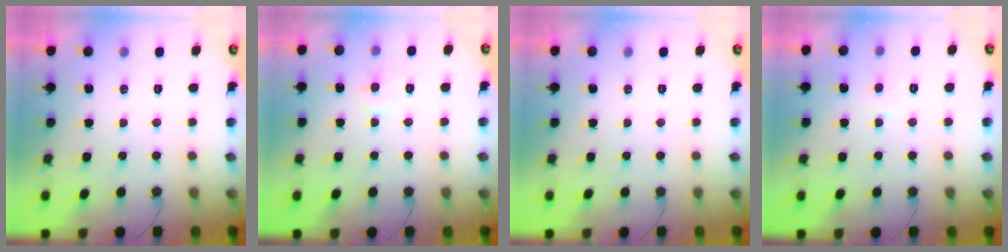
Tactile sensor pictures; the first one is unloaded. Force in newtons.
{"total": 6.1, "press": 6.1, "slide": 0.4}
{"total": 0.0}
{"total": 2.4, "press": 2.4, "slide": 0.2}